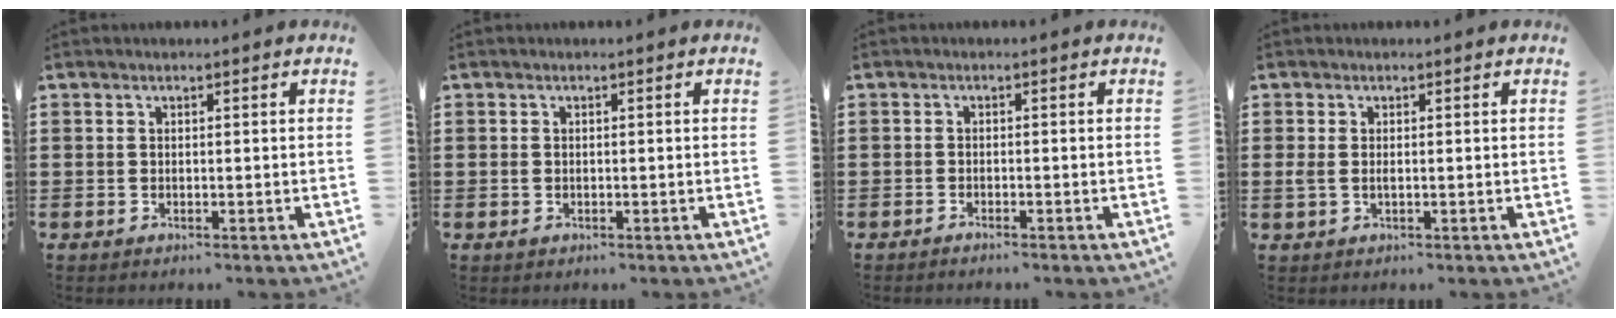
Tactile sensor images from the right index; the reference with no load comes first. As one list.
[{"total": 0.6, "force": [-0.4, 0.4, 0.2], "torque": [-0.005, 0.001, -0.008]}, {"total": 0.7, "force": [-0.7, 0.0, 0.0], "torque": [-0.002, 0.001, -0.014]}, {"total": 1.2, "force": [-0.1, 0.6, 1.1], "torque": [-0.030, 0.000, -0.005]}]